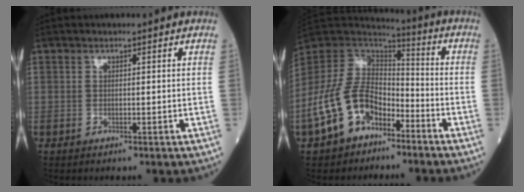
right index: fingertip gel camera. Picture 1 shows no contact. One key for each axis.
{"total": 13.2, "fx": -6.8, "fy": 8.0, "fz": 8.0, "tx": -0.183, "ty": 0.018, "tz": -0.132}